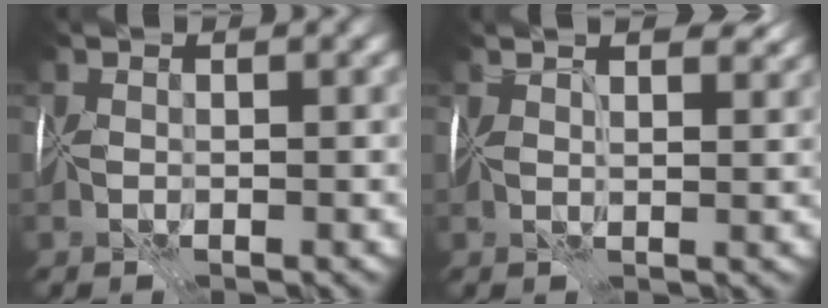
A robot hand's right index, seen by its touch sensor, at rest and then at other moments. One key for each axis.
{"total": 3.1, "fx": 2.6, "fy": 0.7, "fz": 1.6, "tx": -0.024, "ty": 0.008, "tz": 0.031}